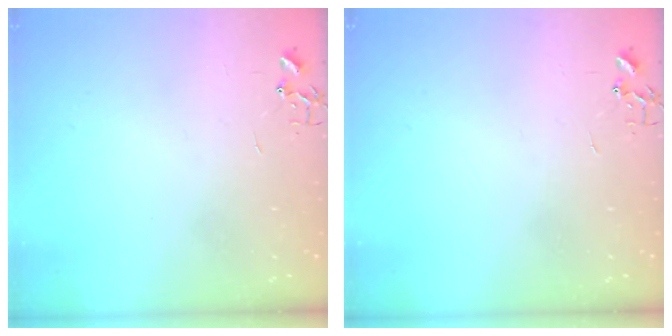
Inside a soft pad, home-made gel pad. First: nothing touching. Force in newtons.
{"total": 0.0}